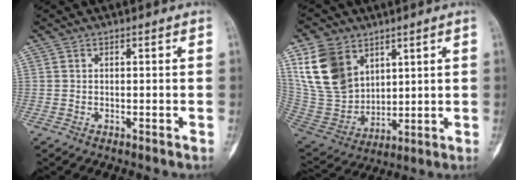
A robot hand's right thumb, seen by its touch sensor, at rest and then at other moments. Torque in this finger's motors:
{"motor_torque": [-1.46, 2.05, 0.74, 0.15, 0.24]}